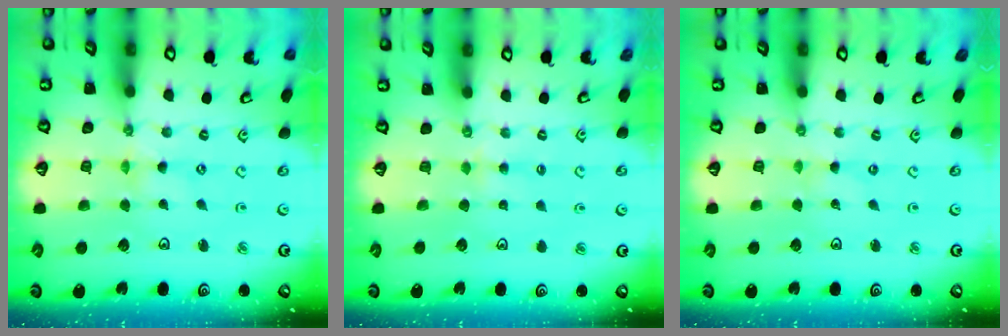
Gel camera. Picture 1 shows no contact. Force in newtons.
{"total": 3.4, "press": 3.3, "slide": 0.5}
{"total": 0.0}